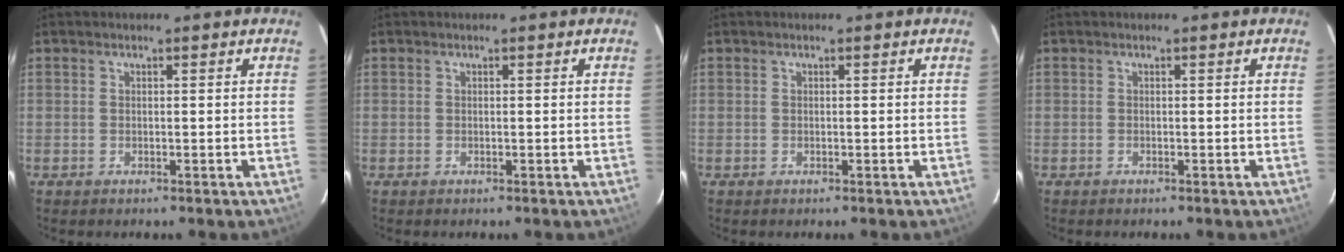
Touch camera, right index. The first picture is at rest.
{"total": 0.0}
{"total": 0.0}
{"total": 0.0}